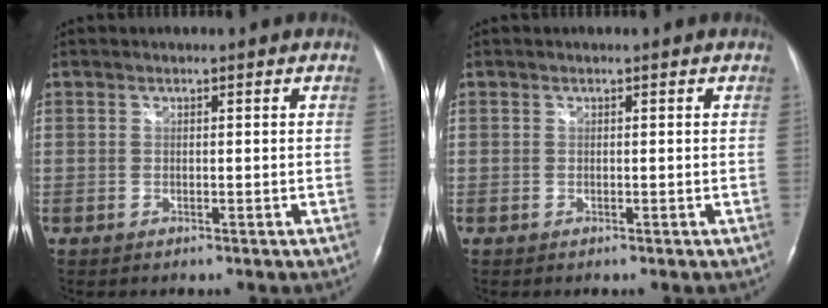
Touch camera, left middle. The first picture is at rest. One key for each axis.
{"total": 0.0}